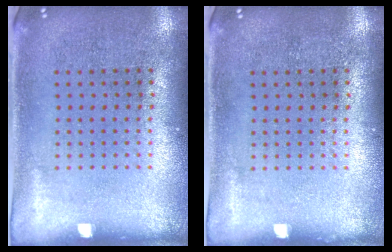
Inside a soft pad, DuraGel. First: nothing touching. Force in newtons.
{"total": 0.0}